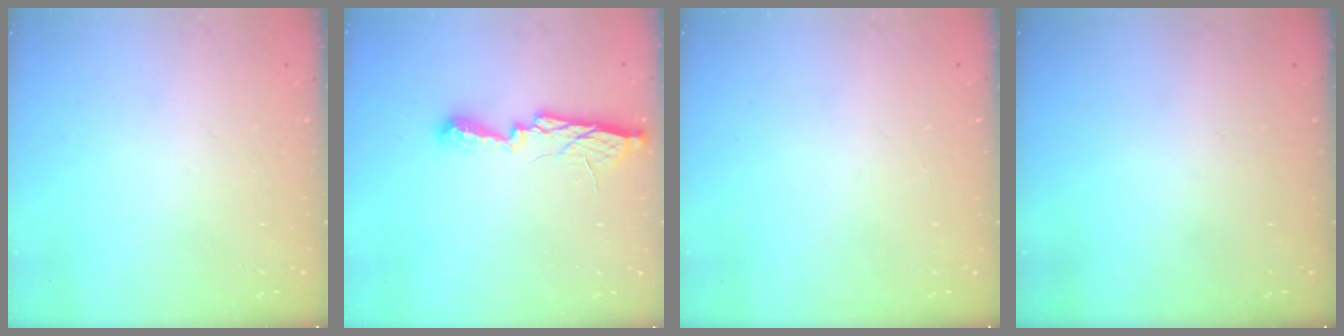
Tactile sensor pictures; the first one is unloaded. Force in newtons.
{"total": 9.7, "press": 9.7, "slide": 0.9}
{"total": 0.0}
{"total": 0.0}